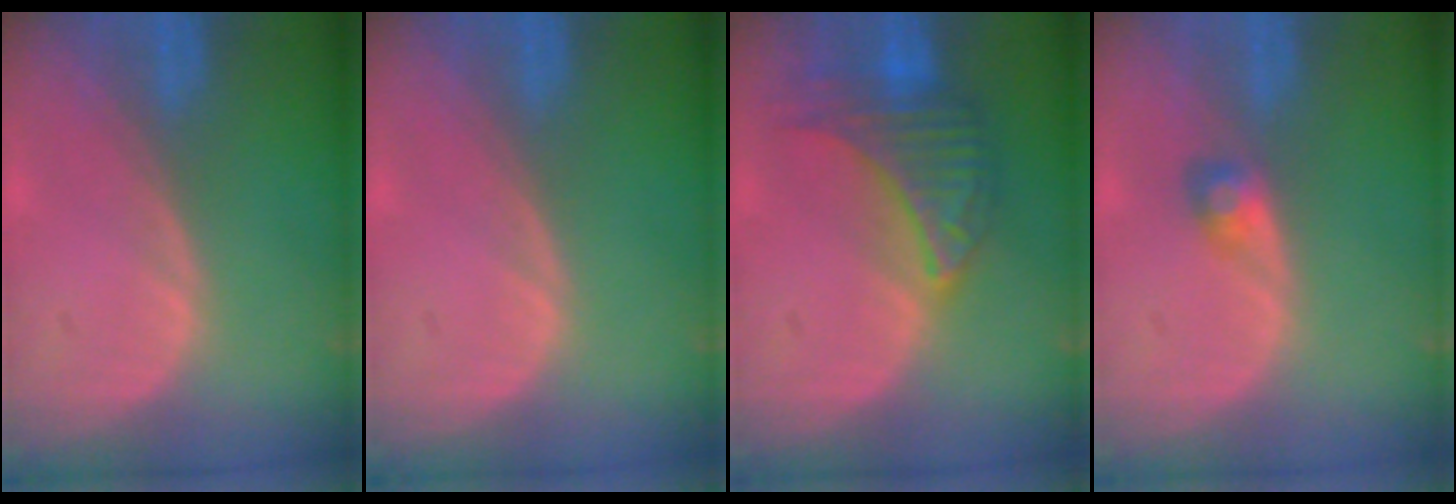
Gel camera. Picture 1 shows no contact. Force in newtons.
{"total": 0.0}
{"total": 7.5, "press": 7.5, "slide": 0.1}
{"total": 2.1, "press": 2.1, "slide": 0.2}